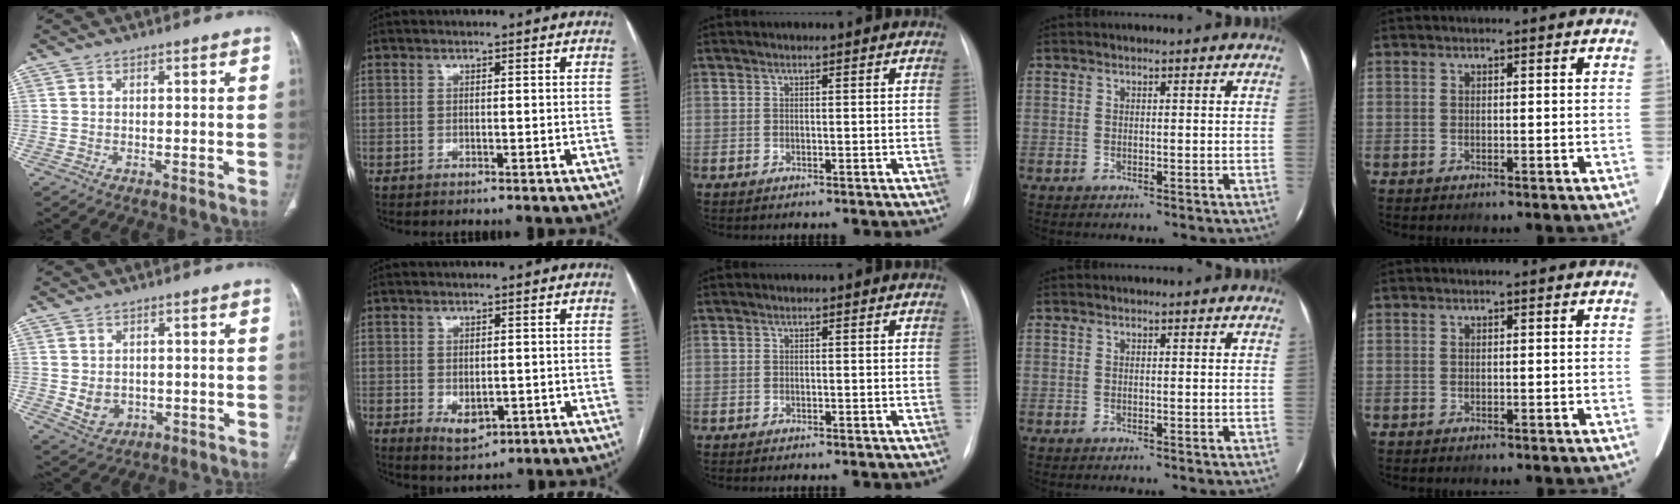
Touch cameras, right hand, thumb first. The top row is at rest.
{"thumb": {"total": 4.7, "force": [-0.4, 4.0, 2.5], "torque": [-0.028, -0.001, 0.009]}, "index": {"total": 4.0, "force": [-1.1, 2.3, 3.1], "torque": [-0.048, -0.006, -0.003]}, "middle": {"total": 0.9, "force": [-0.8, 0.1, 0.4], "torque": [-0.010, -0.003, -0.010]}}